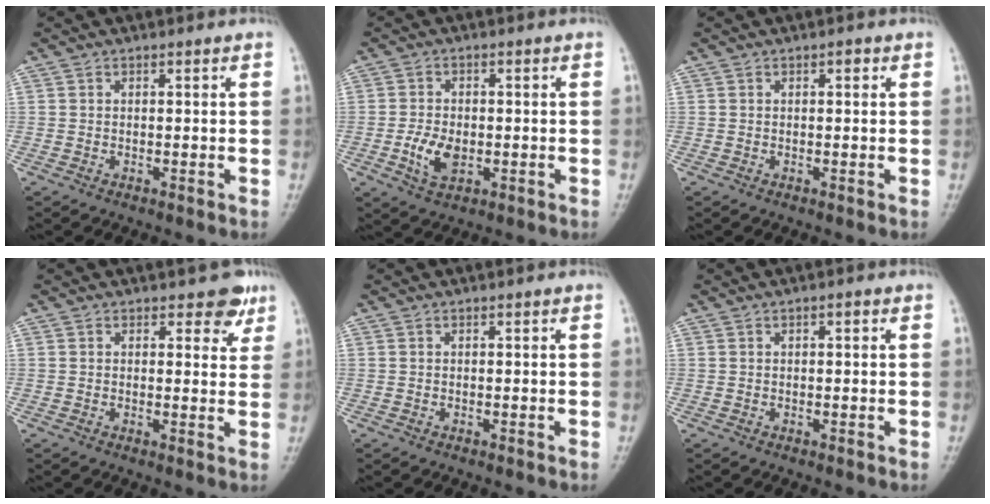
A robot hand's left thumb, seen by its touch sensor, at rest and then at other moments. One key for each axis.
{"total": 5.5, "fx": -1.3, "fy": 3.4, "fz": 4.2, "tx": -0.078, "ty": 0.000, "tz": -0.021}
{"total": 0.8, "fx": 0.3, "fy": 0.4, "fz": 0.6, "tx": -0.005, "ty": 0.002, "tz": 0.002}
{"total": 4.0, "fx": 2.5, "fy": 2.2, "fz": 2.1, "tx": 0.006, "ty": -0.012, "tz": 0.026}
{"total": 0.0}
{"total": 1.0, "fx": 0.3, "fy": 0.4, "fz": 0.8, "tx": -0.009, "ty": 0.003, "tz": 0.003}